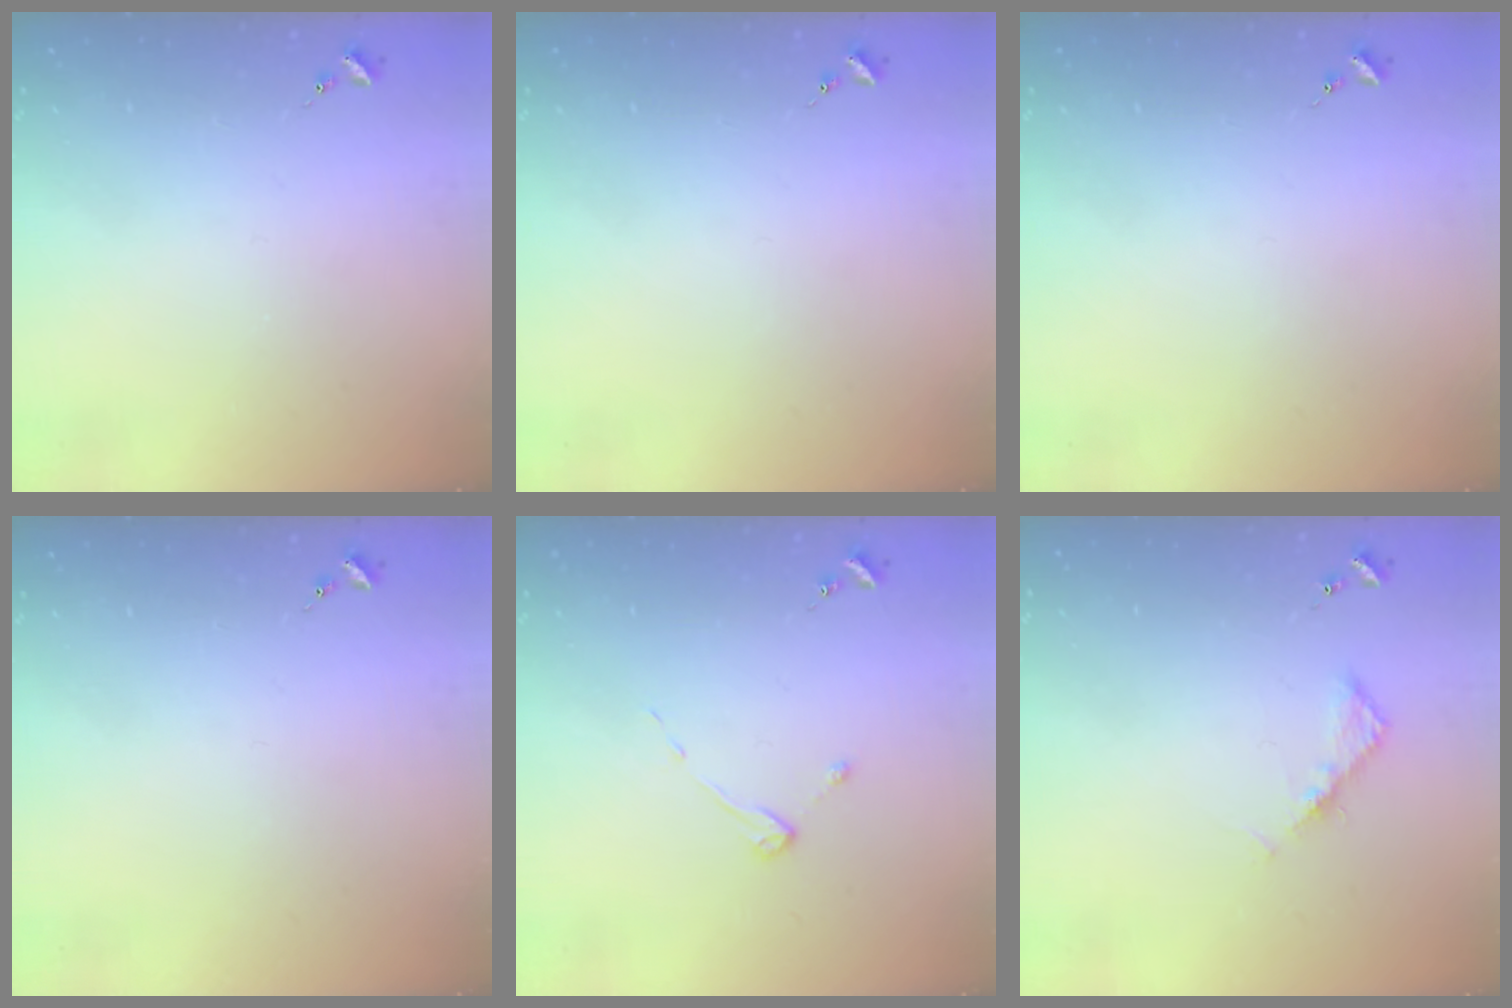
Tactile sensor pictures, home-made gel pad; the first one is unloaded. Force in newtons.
{"total": 0.0}
{"total": 0.0}
{"total": 0.0}
{"total": 2.9, "press": 2.8, "slide": 0.3}
{"total": 4.2, "press": 4.2, "slide": 0.5}